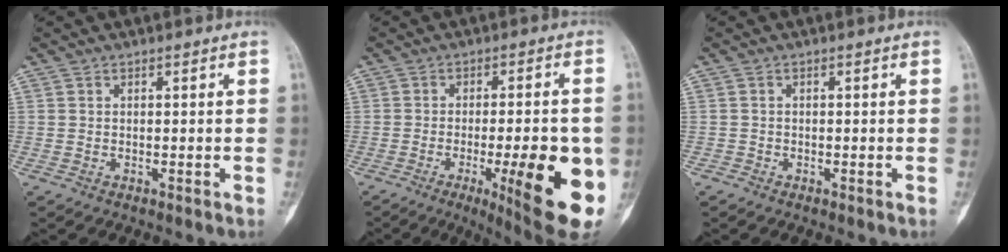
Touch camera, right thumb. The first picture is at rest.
{"total": 18.4, "force": [-5.1, 4.6, 17.0], "torque": [-0.178, -0.004, -0.053]}
{"total": 0.9, "force": [-0.7, 0.5, -0.3], "torque": [0.008, 0.004, -0.021]}